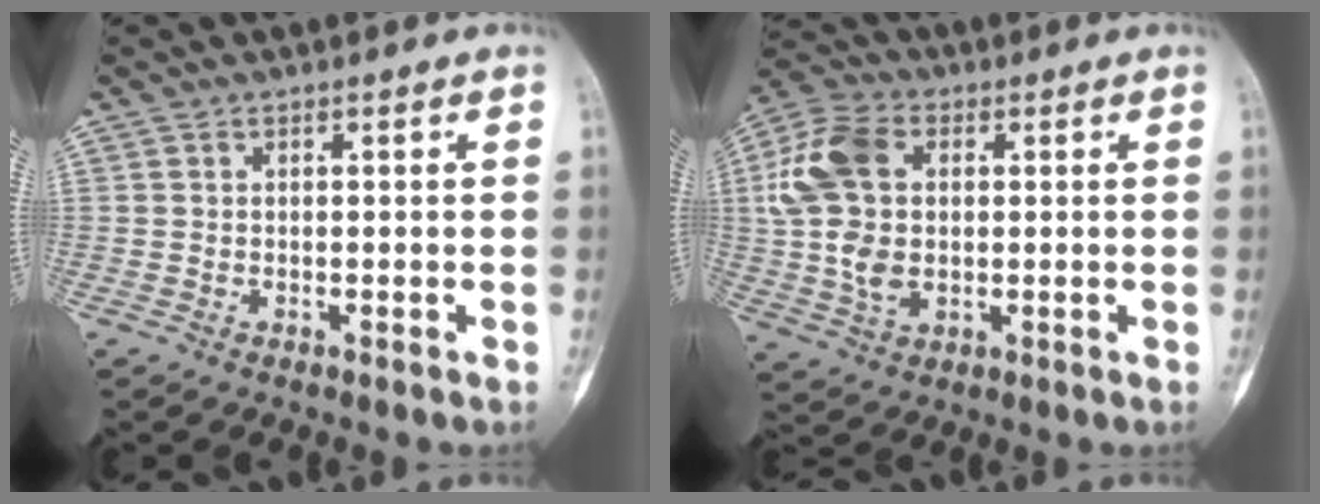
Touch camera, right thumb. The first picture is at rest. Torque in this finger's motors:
{"motor_torque": [1.63, 1.63, 0.77, -0.80, 0.36]}